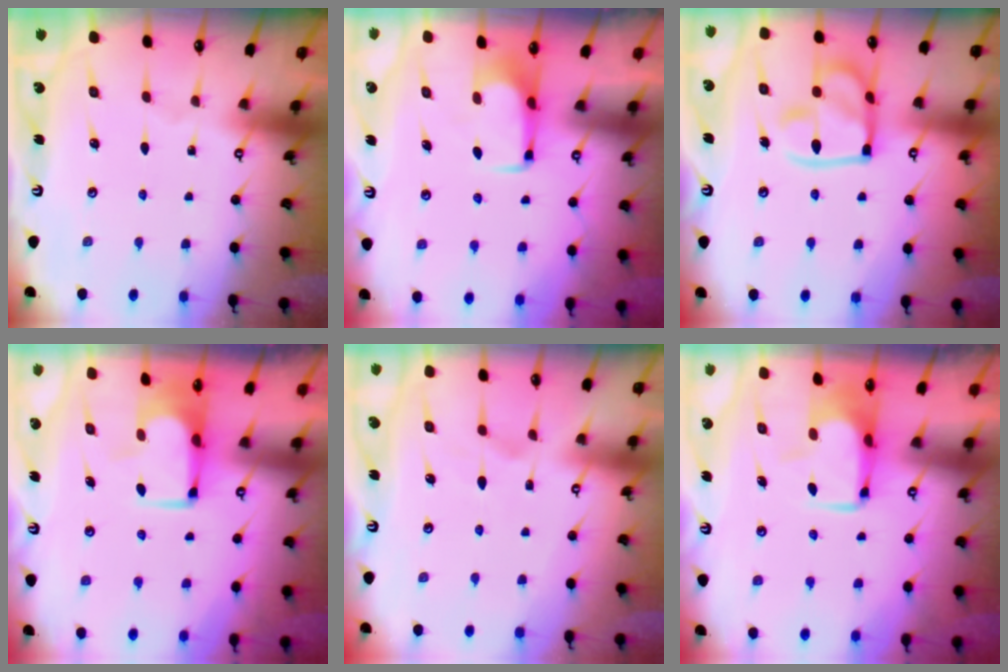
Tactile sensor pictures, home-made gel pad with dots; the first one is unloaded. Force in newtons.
{"total": 1.7, "press": 1.7, "slide": 0.4}
{"total": 15.6, "press": 15.5, "slide": 1.6}
{"total": 1.9, "press": 1.9, "slide": 0.2}
{"total": 1.8, "press": 1.3, "slide": 1.2}
{"total": 2.2, "press": 2.1, "slide": 0.7}